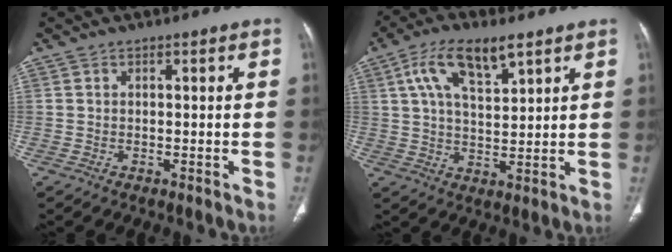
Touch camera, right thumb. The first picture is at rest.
{"total": 11.1, "force": [5.6, 4.4, 8.4], "torque": [-0.146, -0.010, 0.106]}